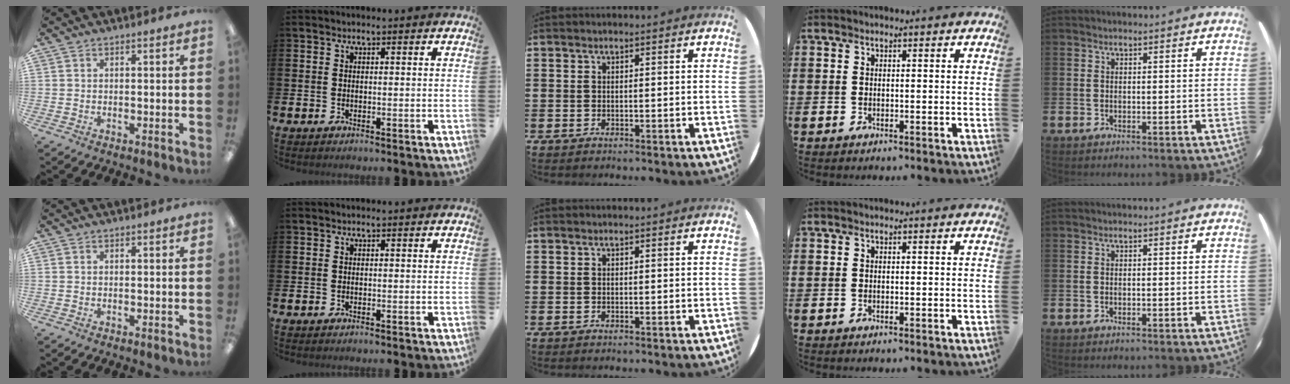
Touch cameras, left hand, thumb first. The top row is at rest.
{}